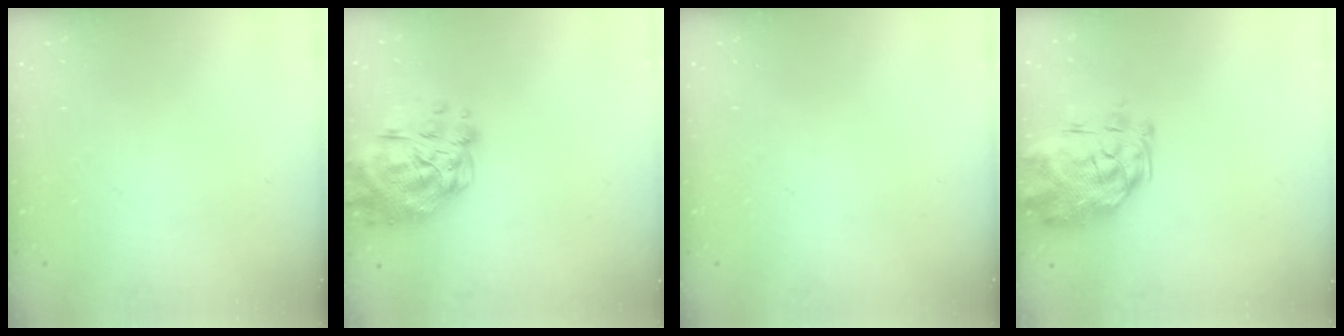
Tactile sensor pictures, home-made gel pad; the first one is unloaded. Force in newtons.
{"total": 16.8, "press": 16.0, "slide": 5.2}
{"total": 0.0}
{"total": 4.9, "press": 4.5, "slide": 1.9}